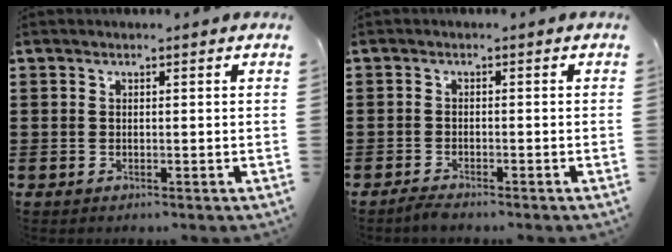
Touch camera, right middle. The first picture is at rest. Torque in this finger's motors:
{"motor_torque": [1.23, 0.91, -0.01, 0.03]}